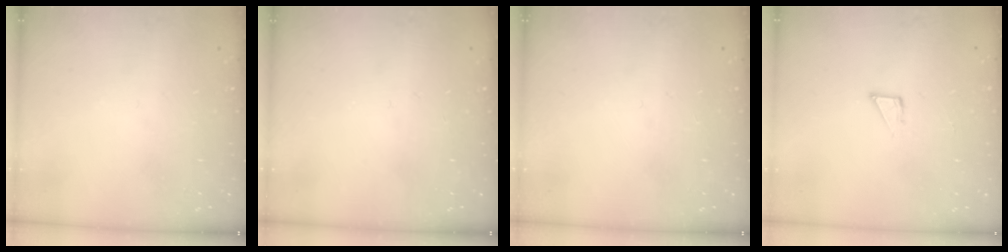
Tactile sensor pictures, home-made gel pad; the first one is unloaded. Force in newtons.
{"total": 0.0}
{"total": 0.0}
{"total": 2.8, "press": 2.8, "slide": 0.2}